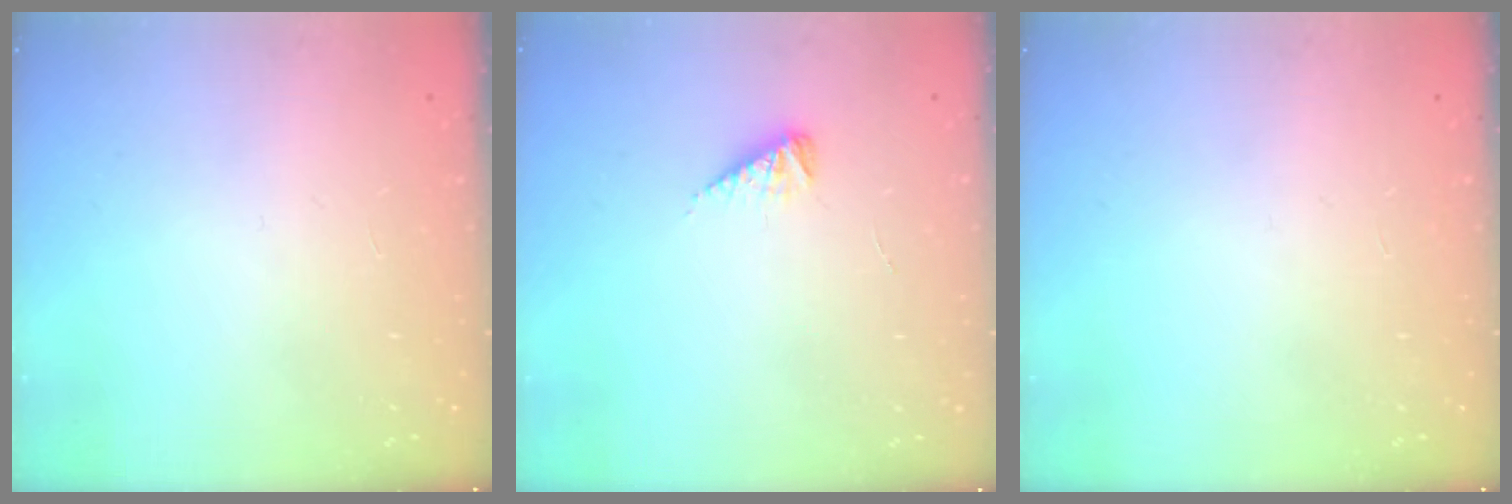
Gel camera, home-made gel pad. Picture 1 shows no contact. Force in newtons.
{"total": 3.9, "press": 3.8, "slide": 0.6}
{"total": 0.0}